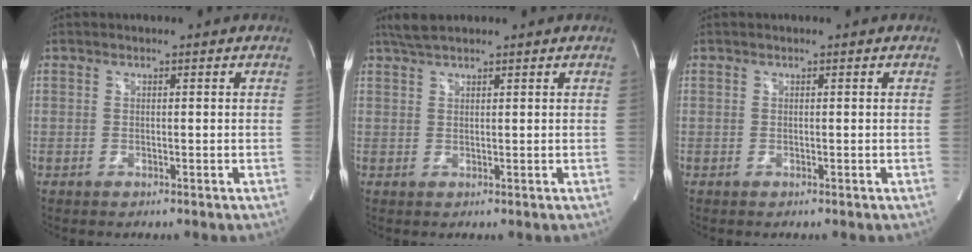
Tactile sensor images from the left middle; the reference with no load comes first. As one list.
[{"total": 3.1, "force": [2.7, 0.4, 1.5], "torque": [-0.038, 0.014, 0.055]}, {"total": 0.0}]